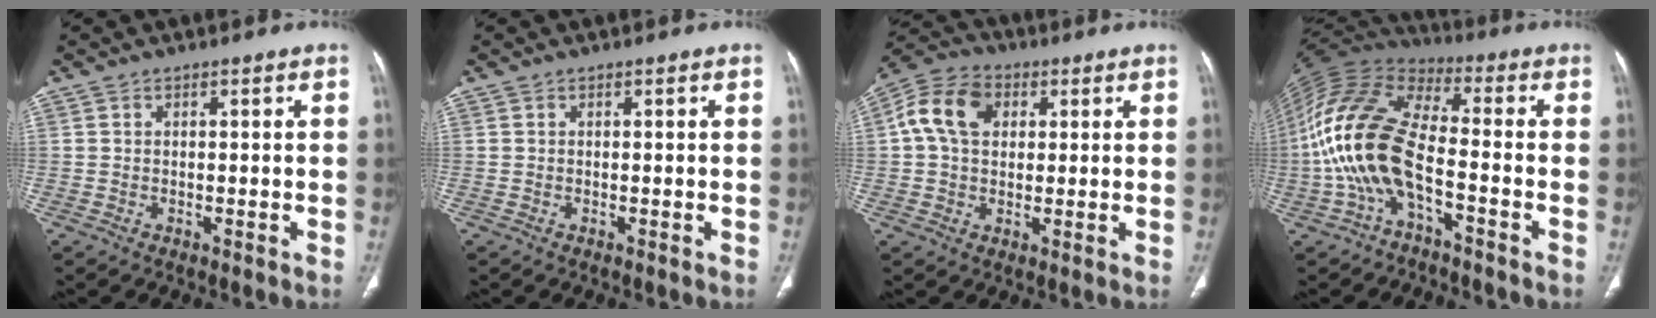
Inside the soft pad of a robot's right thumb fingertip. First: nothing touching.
{"total": 0.0}
{"total": 10.7, "force": [2.5, 7.8, 6.9], "torque": [-0.119, 0.018, 0.035]}
{"total": 16.9, "force": [-4.3, 7.7, 14.3], "torque": [-0.303, 0.053, -0.091]}